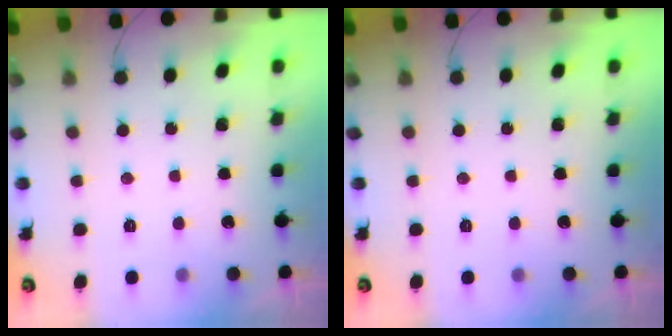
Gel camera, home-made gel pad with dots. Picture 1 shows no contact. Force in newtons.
{"total": 0.0}